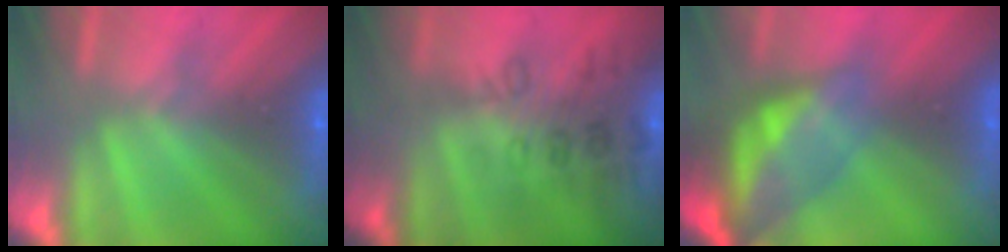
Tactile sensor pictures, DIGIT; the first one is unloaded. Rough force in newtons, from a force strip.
{"total": 2.8}
{"total": 7.6}